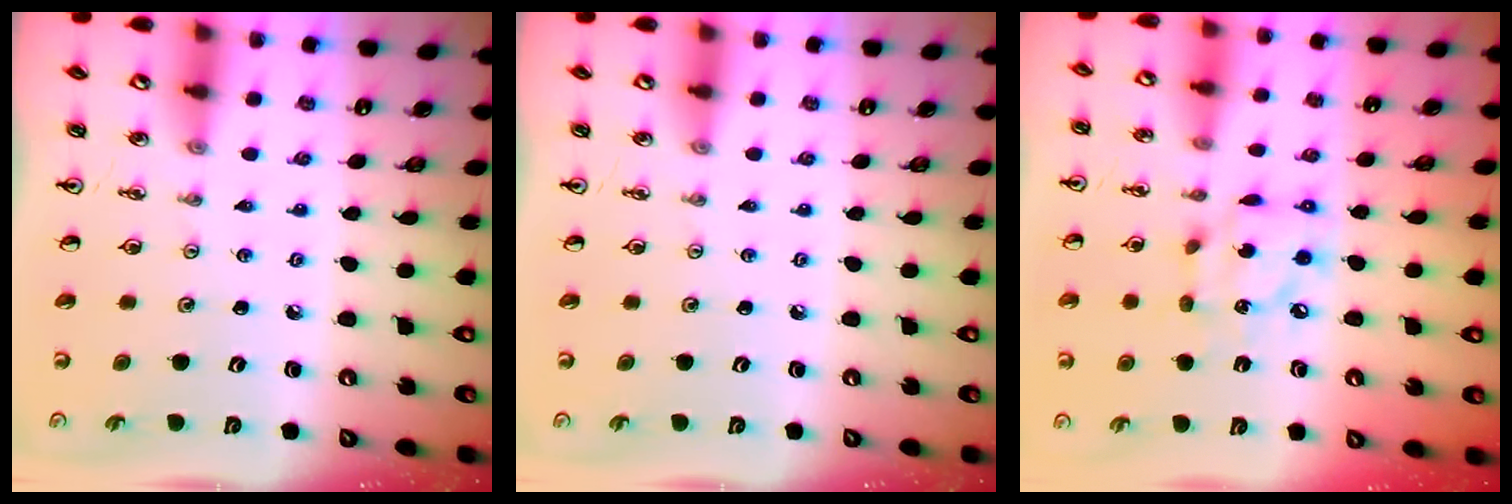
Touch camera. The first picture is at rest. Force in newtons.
{"total": 0.0}
{"total": 10.1, "press": 10.1, "slide": 0.8}